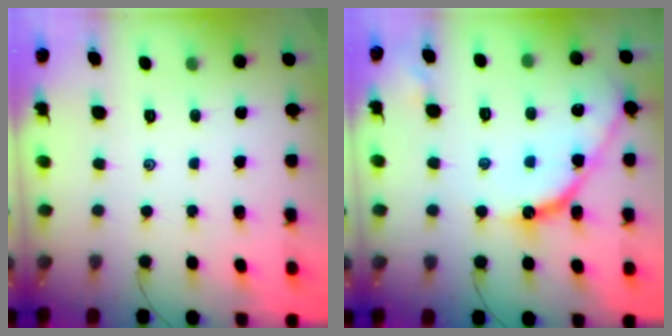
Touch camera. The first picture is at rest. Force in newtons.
{"total": 11.5, "press": 11.5, "slide": 0.8}